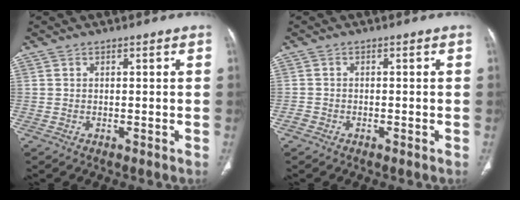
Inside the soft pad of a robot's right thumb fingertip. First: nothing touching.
{"total": 1.1, "force": [-0.8, 0.7, 0.3], "torque": [-0.009, 0.001, -0.020]}